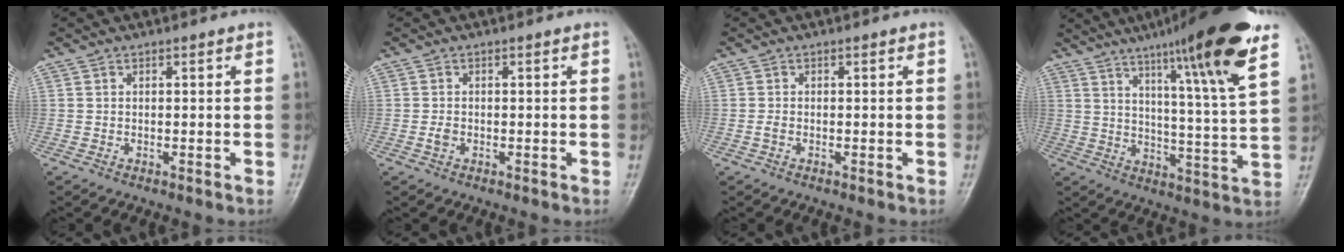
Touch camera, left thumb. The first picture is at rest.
{"total": 1.3, "force": [-0.4, 0.9, 0.8], "torque": [-0.015, 0.000, -0.009]}
{"total": 0.8, "force": [-0.3, 0.5, 0.6], "torque": [-0.014, -0.001, -0.007]}
{"total": 19.6, "force": [11.8, 1.1, 15.7], "torque": [-0.216, -0.052, 0.170]}